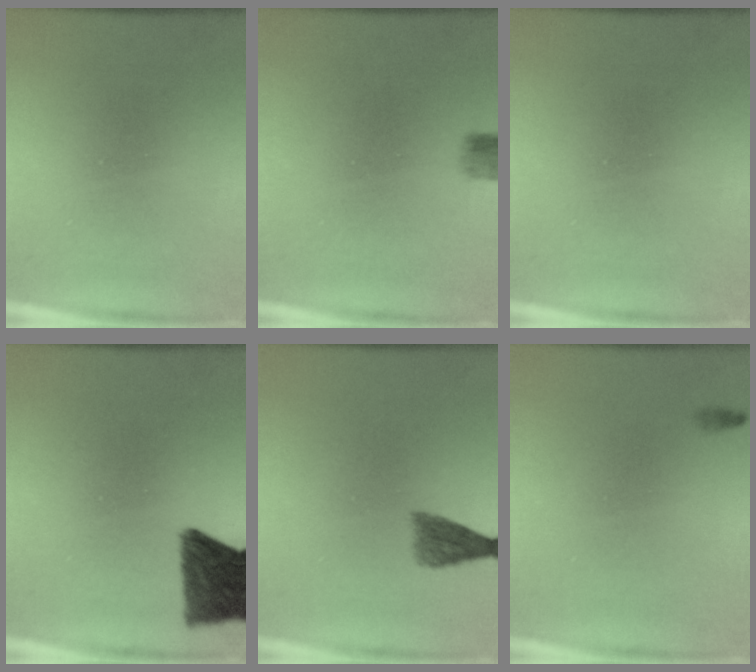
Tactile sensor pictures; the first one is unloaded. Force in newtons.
{"total": 2.2}
{"total": 0.0}
{"total": 10.8}
{"total": 2.9}
{"total": 0.5}